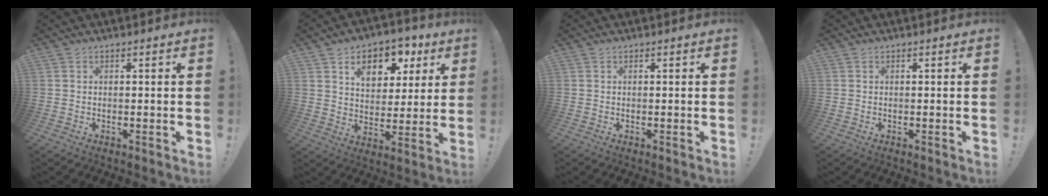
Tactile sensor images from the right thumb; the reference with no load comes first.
{"total": 11.9, "force": [6.0, 7.9, 6.5], "torque": [-0.090, -0.030, 0.108]}
{"total": 0.0}
{"total": 0.0}